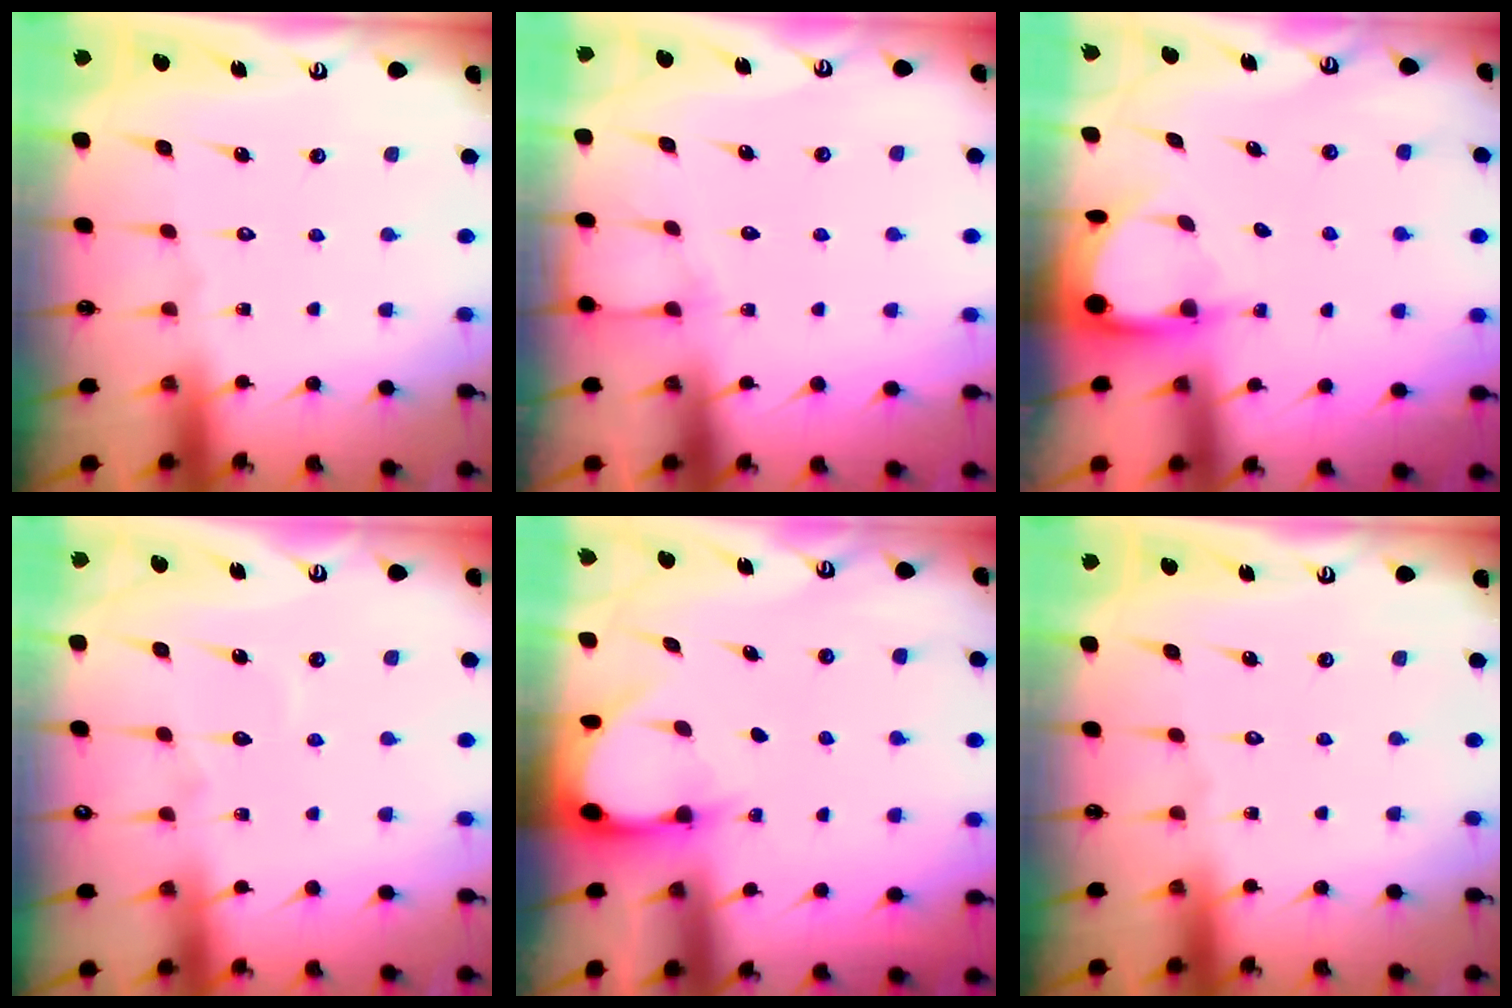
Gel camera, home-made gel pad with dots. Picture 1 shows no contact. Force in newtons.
{"total": 4.2, "press": 4.2, "slide": 0.5}
{"total": 3.5, "press": 3.5, "slide": 0.2}
{"total": 4.1, "press": 4.1, "slide": 0.4}
{"total": 3.0, "press": 3.0, "slide": 0.4}
{"total": 0.0}